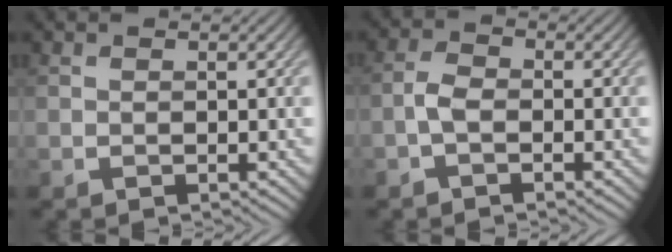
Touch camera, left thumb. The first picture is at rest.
{"total": 2.5, "force": [-1.2, 1.2, 1.8], "torque": [-0.039, 0.006, -0.033]}